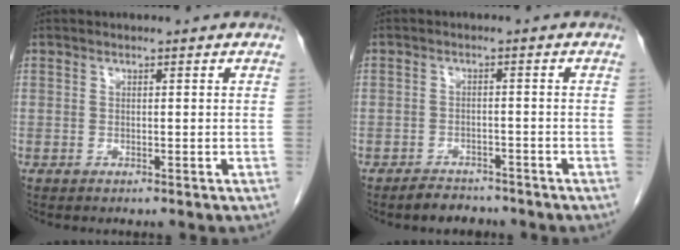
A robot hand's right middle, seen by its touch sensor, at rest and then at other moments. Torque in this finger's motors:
{"motor_torque": [0.64, -0.33, 0.00, 0.03]}